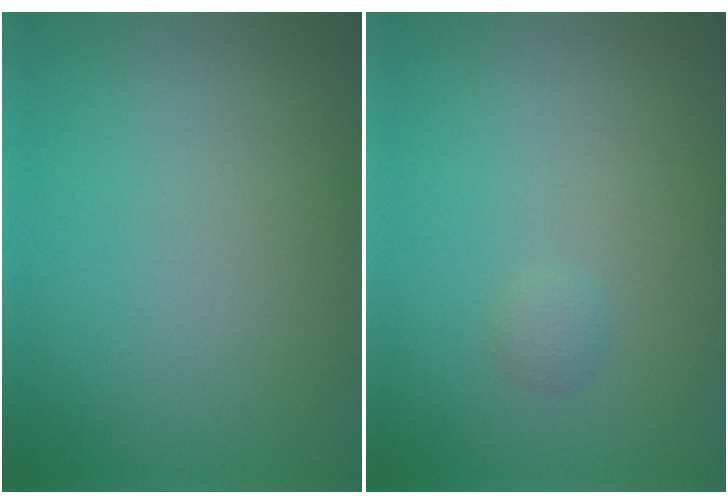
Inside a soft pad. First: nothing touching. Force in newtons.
{"total": 0.7, "press": 0.7, "slide": 0.0}